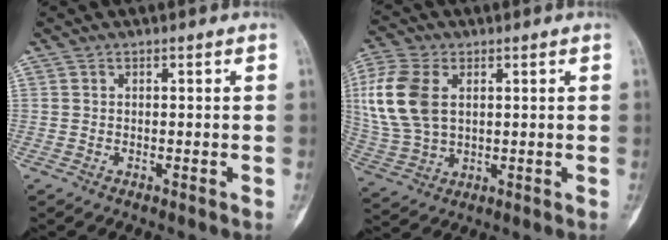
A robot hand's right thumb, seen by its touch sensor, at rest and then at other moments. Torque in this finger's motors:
{"motor_torque": [1.09, 1.64, 1.09, 0.16, 0.10]}